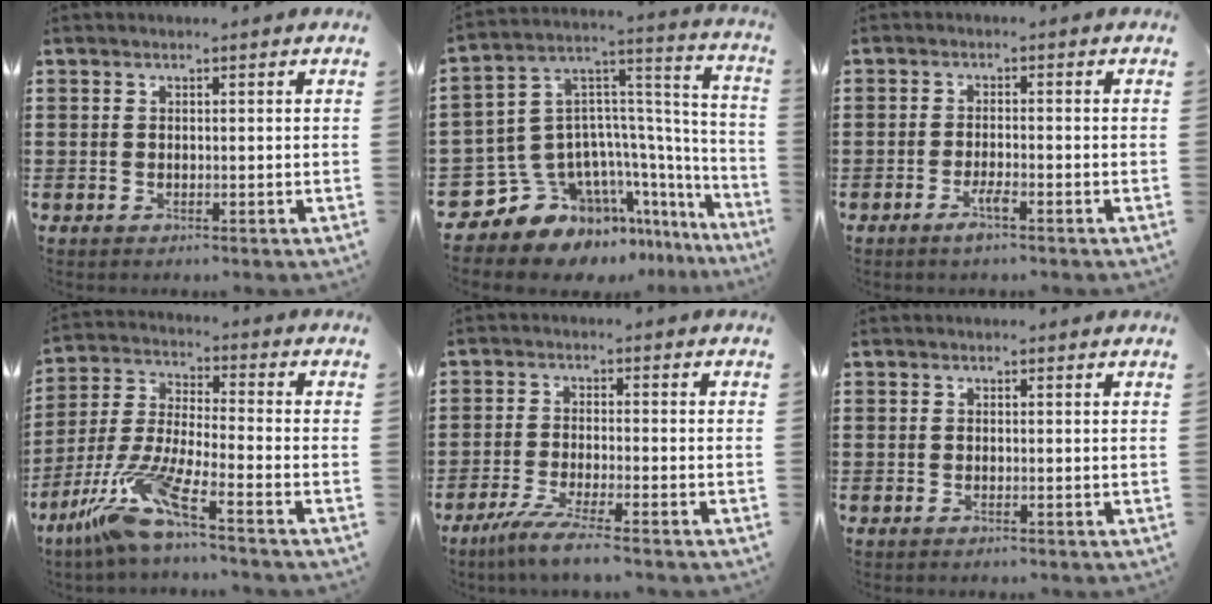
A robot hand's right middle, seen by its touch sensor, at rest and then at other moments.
{"total": 10.6, "force": [-7.1, 7.2, 3.2], "torque": [-0.107, -0.013, -0.130]}
{"total": 2.7, "force": [-1.6, 0.3, 2.1], "torque": [-0.044, -0.002, -0.031]}
{"total": 9.6, "force": [-6.7, 0.3, 6.9], "torque": [-0.175, -0.024, -0.143]}
{"total": 4.6, "force": [-3.6, -0.2, 2.9], "torque": [-0.068, -0.018, -0.070]}
{"total": 0.0}